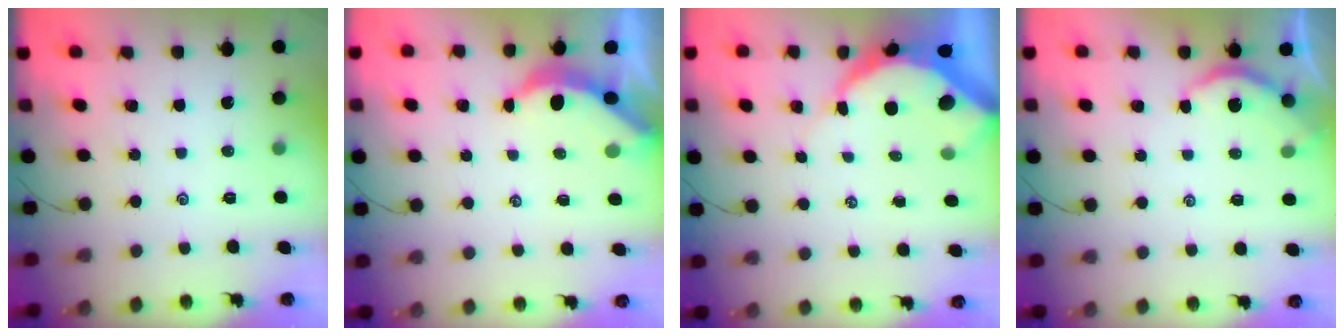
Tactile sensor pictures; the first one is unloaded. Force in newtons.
{"total": 4.0, "press": 3.9, "slide": 0.4}
{"total": 9.3, "press": 9.3, "slide": 1.0}
{"total": 4.3, "press": 4.3, "slide": 0.3}